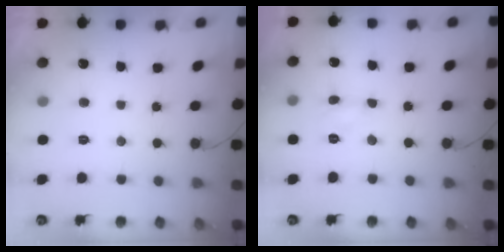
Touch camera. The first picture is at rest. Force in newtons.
{"total": 3.6, "press": 3.6, "slide": 0.5}